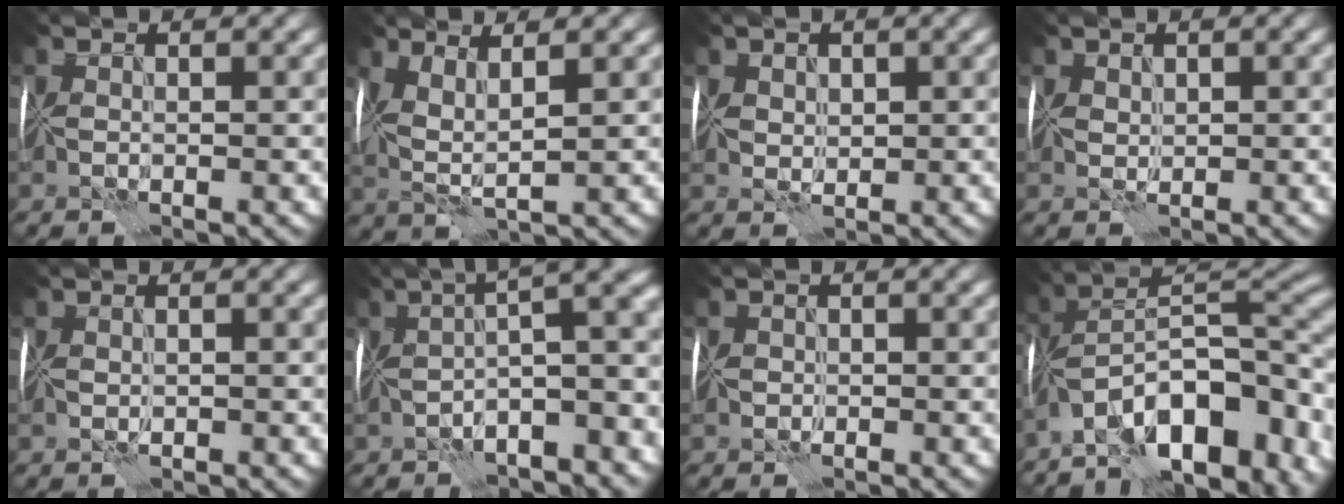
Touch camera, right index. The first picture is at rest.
{"total": 4.0, "force": [1.5, 1.2, 3.5], "torque": [-0.080, 0.000, 0.029]}
{"total": 1.9, "force": [0.9, 1.4, 0.9], "torque": [-0.019, 0.002, 0.015]}
{"total": 1.0, "force": [0.7, 0.6, 0.3], "torque": [-0.005, 0.003, 0.015]}
{"total": 1.0, "force": [-0.1, 0.8, 0.7], "torque": [-0.012, -0.002, -0.001]}
{"total": 9.3, "force": [-0.7, 3.0, 8.8], "torque": [-0.097, 0.030, -0.012]}
{"total": 0.9, "force": [-0.2, 0.9, 0.2], "torque": [0.001, 0.003, -0.007]}
{"total": 16.0, "force": [-7.4, 7.4, 12.0], "torque": [-0.181, 0.017, -0.125]}